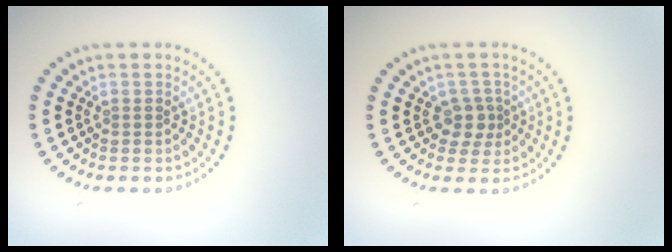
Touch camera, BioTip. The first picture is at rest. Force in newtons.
{"total": 1.9, "press": 1.7, "slide": 1.0}